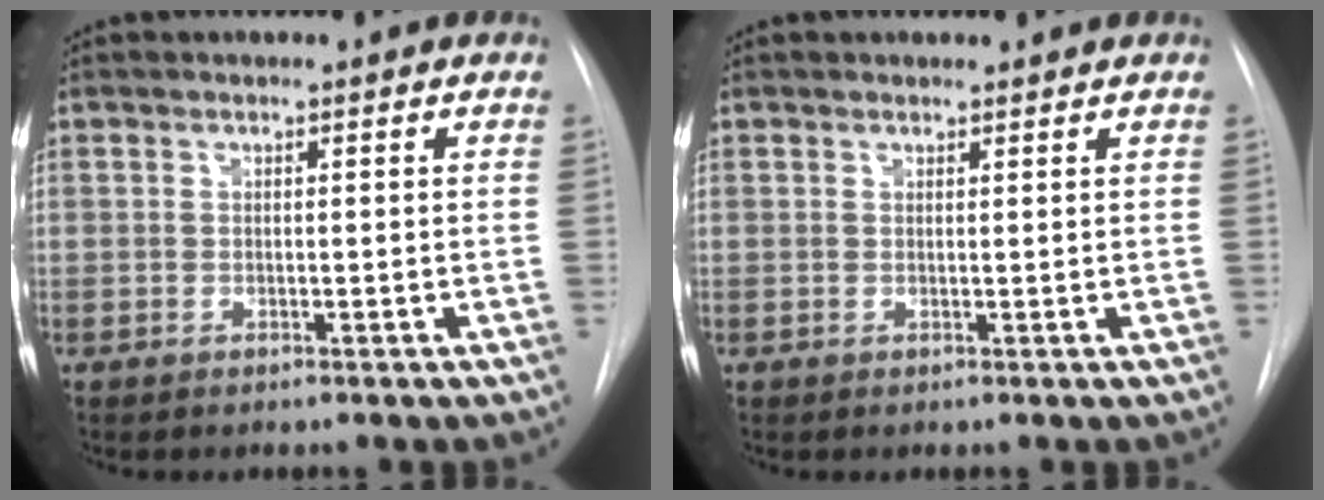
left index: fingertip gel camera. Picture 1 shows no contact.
{"total": 0.9, "force": [0.9, 0.2, 0.0], "torque": [-0.010, 0.003, 0.013]}